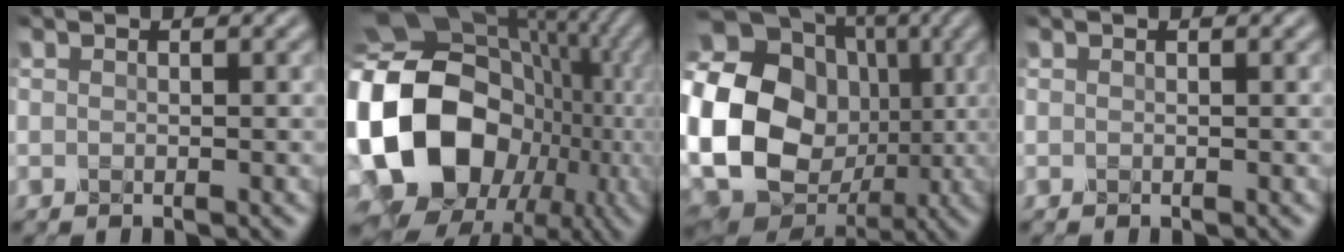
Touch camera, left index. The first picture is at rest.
{"total": 20.2, "force": [-3.8, 16.2, 11.4], "torque": [-0.246, 0.006, -0.076]}
{"total": 24.1, "force": [-0.5, 21.0, 11.7], "torque": [-0.276, 0.004, -0.050]}
{"total": 0.0}